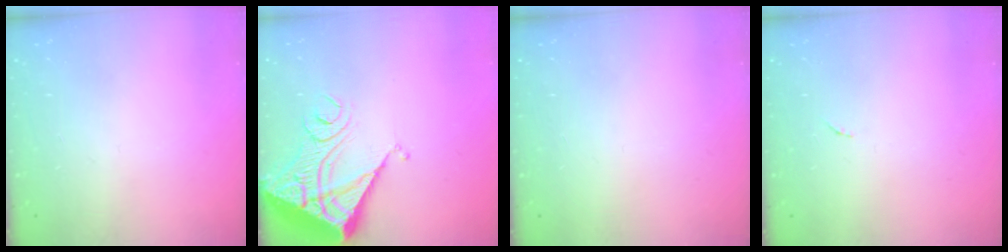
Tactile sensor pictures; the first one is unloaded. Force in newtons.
{"total": 13.8, "press": 13.7, "slide": 1.9}
{"total": 1.6, "press": 1.6, "slide": 0.1}
{"total": 3.3, "press": 3.3, "slide": 0.1}